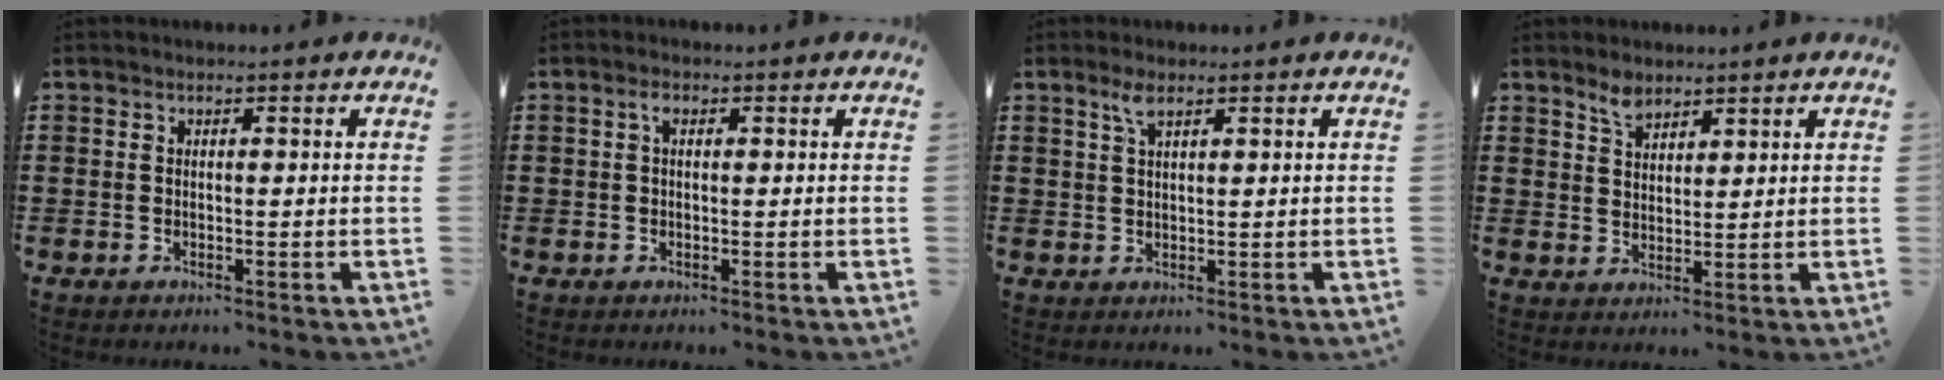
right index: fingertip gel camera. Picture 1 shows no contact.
{"total": 1.4, "force": [0.3, 0.7, 1.2], "torque": [-0.026, 0.006, 0.004]}
{"total": 2.5, "force": [1.5, 0.7, 1.9], "torque": [-0.043, 0.004, 0.026]}
{"total": 3.1, "force": [2.6, 1.4, 1.0], "torque": [-0.026, 0.002, 0.051]}